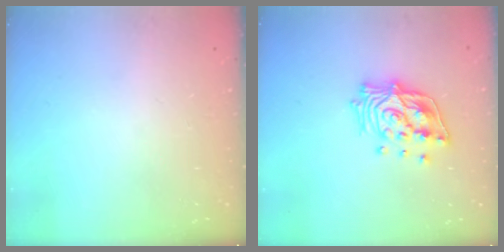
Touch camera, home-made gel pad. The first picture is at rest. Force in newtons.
{"total": 16.0, "press": 15.9, "slide": 2.3}